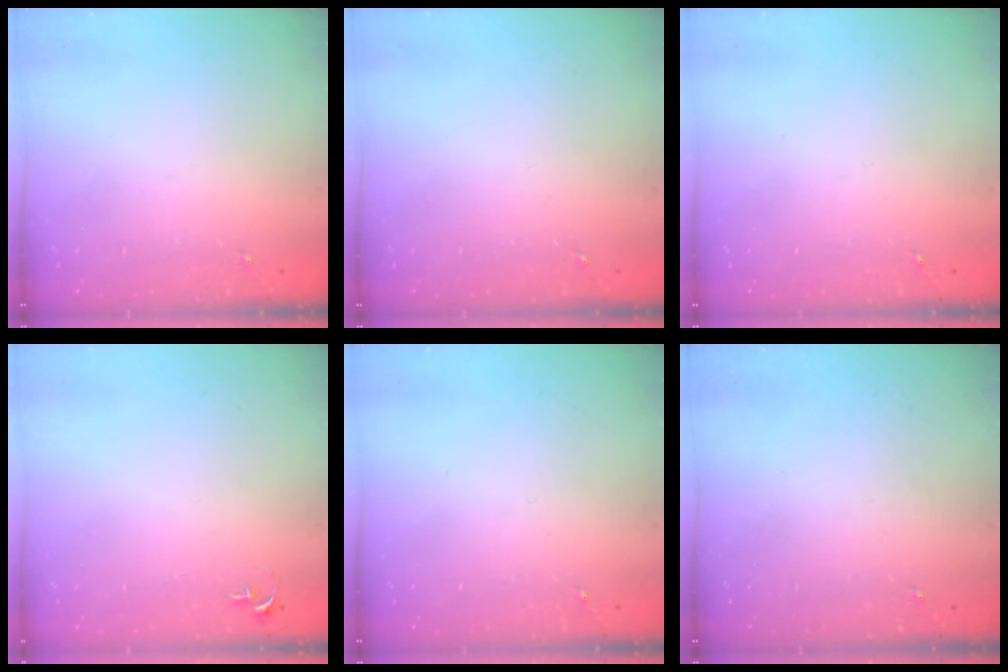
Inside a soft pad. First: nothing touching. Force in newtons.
{"total": 0.0}
{"total": 0.0}
{"total": 2.7, "press": 2.7, "slide": 0.3}
{"total": 0.0}
{"total": 0.0}